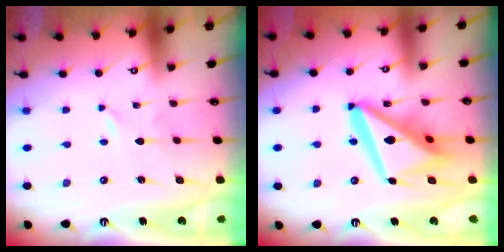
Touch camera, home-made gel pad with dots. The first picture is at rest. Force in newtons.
{"total": 18.5, "press": 18.3, "slide": 2.3}